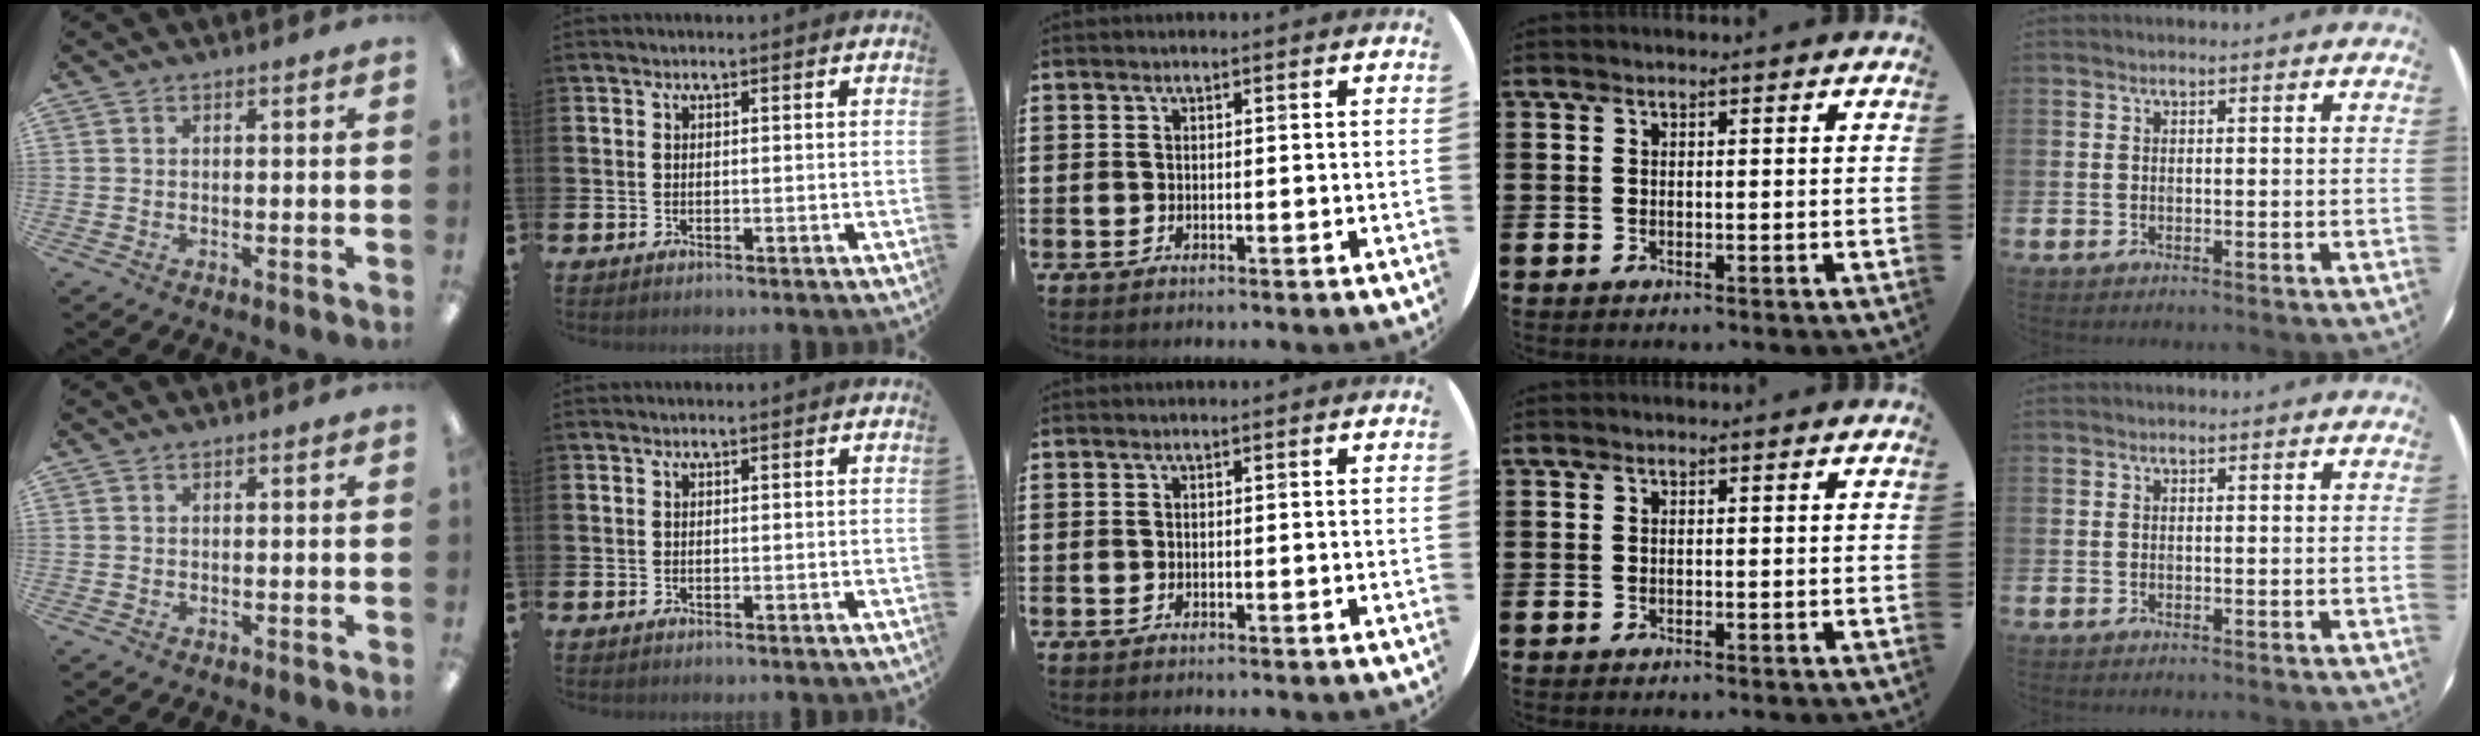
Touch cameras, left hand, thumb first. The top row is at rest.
{}